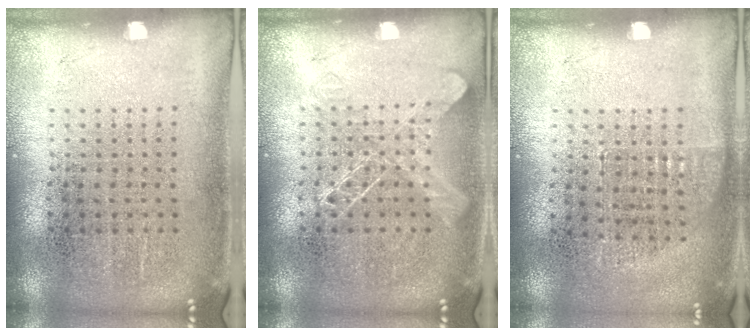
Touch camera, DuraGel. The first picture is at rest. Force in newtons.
{"total": 1.7, "press": 1.7, "slide": 0.4}
{"total": 0.7, "press": 0.6, "slide": 0.4}